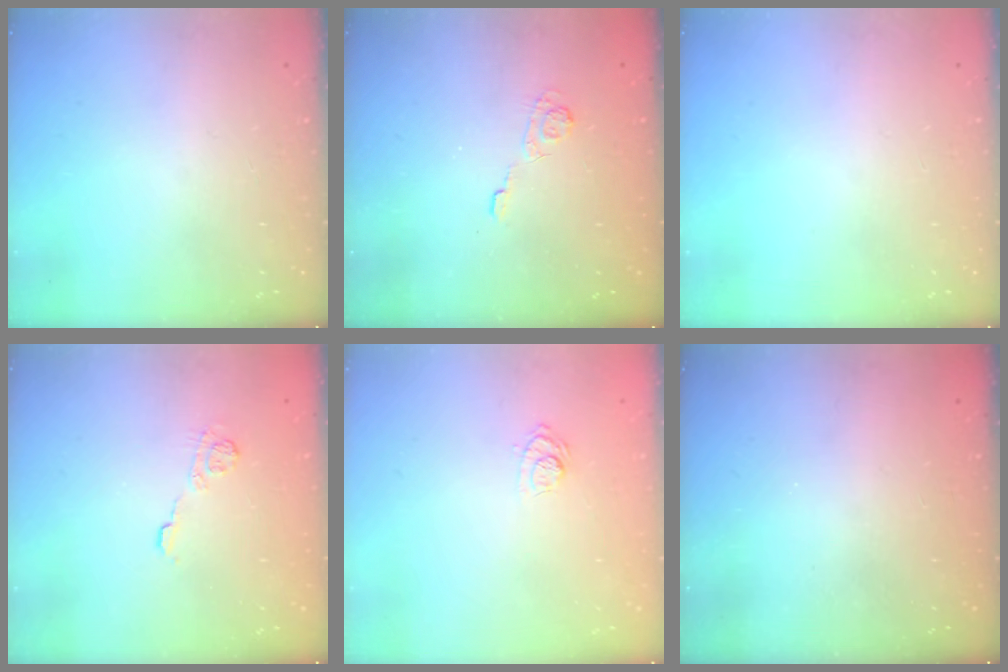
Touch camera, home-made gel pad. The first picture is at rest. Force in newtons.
{"total": 3.7, "press": 3.3, "slide": 1.6}
{"total": 0.0}
{"total": 6.9, "press": 6.9, "slide": 0.4}
{"total": 7.8, "press": 7.6, "slide": 1.6}
{"total": 2.4, "press": 2.2, "slide": 0.8}